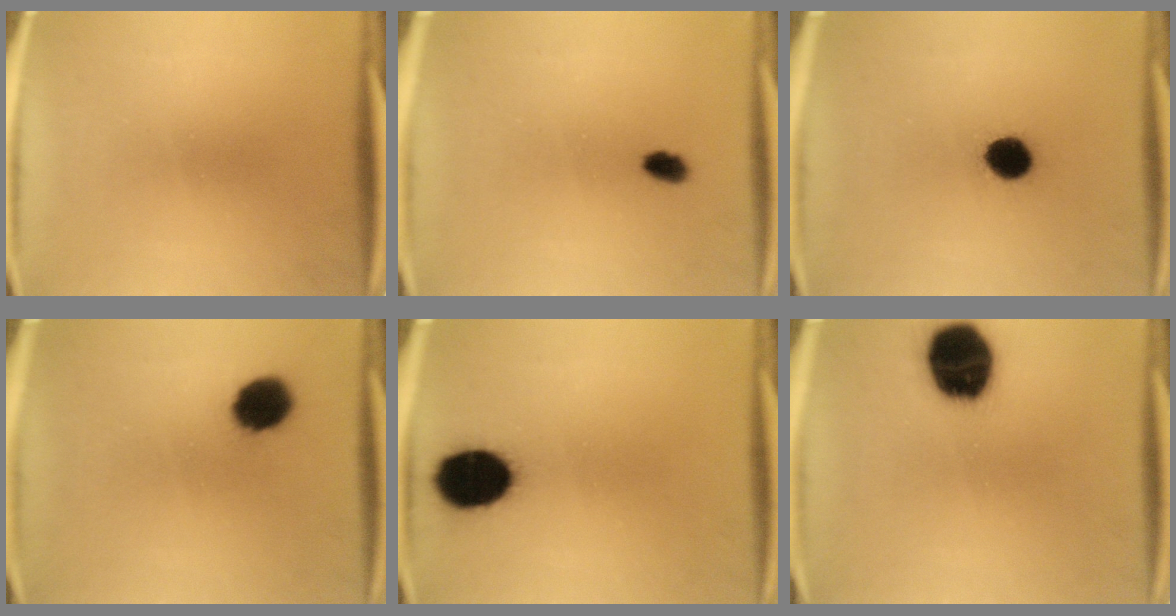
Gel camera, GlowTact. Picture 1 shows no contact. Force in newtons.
{"total": 2.3}
{"total": 6.9}
{"total": 8.6}
{"total": 13.9}
{"total": 18.2}